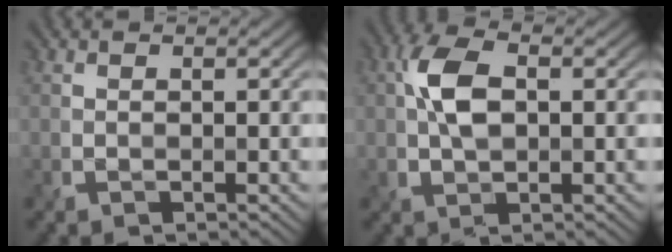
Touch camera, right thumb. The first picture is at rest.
{"total": 5.6, "force": [0.5, 3.0, 4.6], "torque": [-0.103, 0.009, 0.008]}